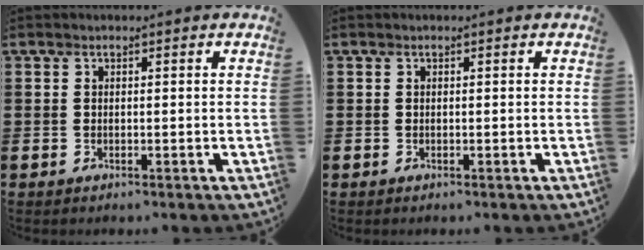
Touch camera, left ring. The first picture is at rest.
{"total": 0.0}